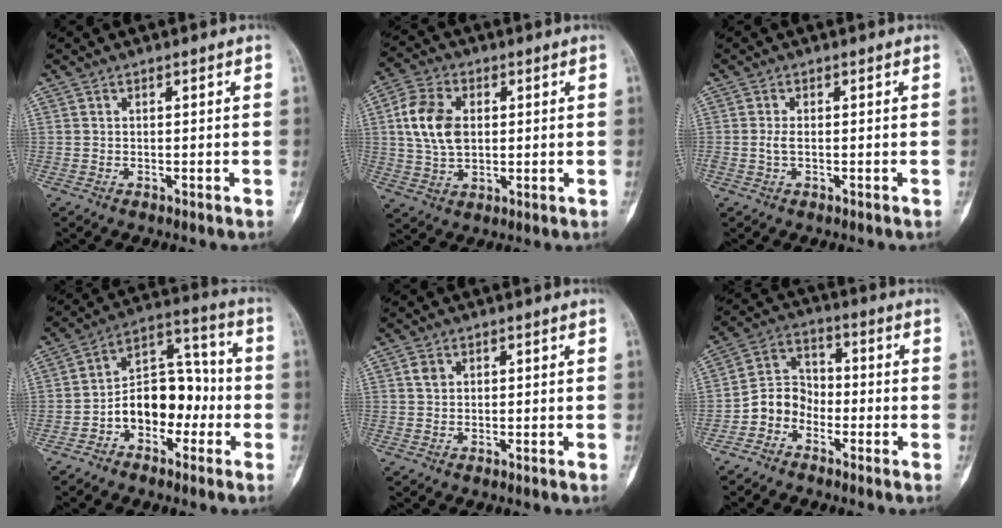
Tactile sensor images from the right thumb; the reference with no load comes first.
{"total": 10.5, "force": [1.6, 6.9, 7.7], "torque": [-0.147, 0.004, 0.033]}
{"total": 1.7, "force": [-0.2, 0.8, 1.4], "torque": [-0.034, 0.000, -0.002]}
{"total": 12.9, "force": [-3.4, 8.6, 9.0], "torque": [-0.108, 0.057, -0.065]}
{"total": 0.9, "force": [0.3, 0.7, 0.5], "torque": [-0.003, 0.001, 0.004]}
{"total": 7.0, "force": [-3.2, 5.7, 2.5], "torque": [-0.024, 0.041, -0.072]}